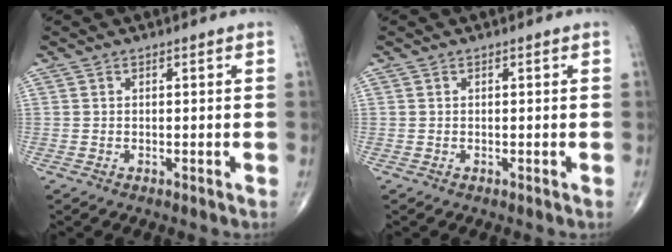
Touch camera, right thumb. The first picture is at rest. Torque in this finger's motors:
{"motor_torque": [0.00, 0.00, 0.00, 0.00, 0.04]}